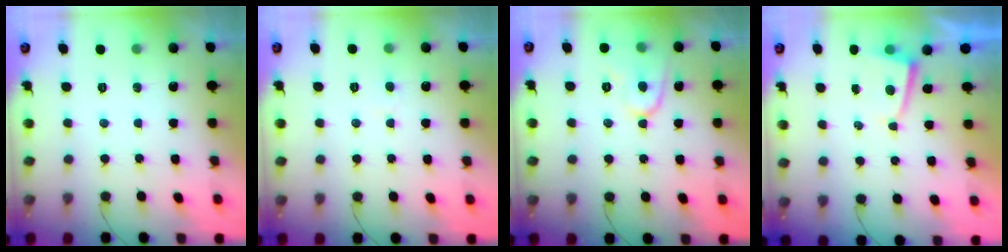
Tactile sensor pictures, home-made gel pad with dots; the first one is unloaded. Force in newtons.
{"total": 2.7, "press": 2.7, "slide": 0.2}
{"total": 8.4, "press": 8.3, "slide": 0.7}
{"total": 1.2, "press": 1.2, "slide": 0.2}